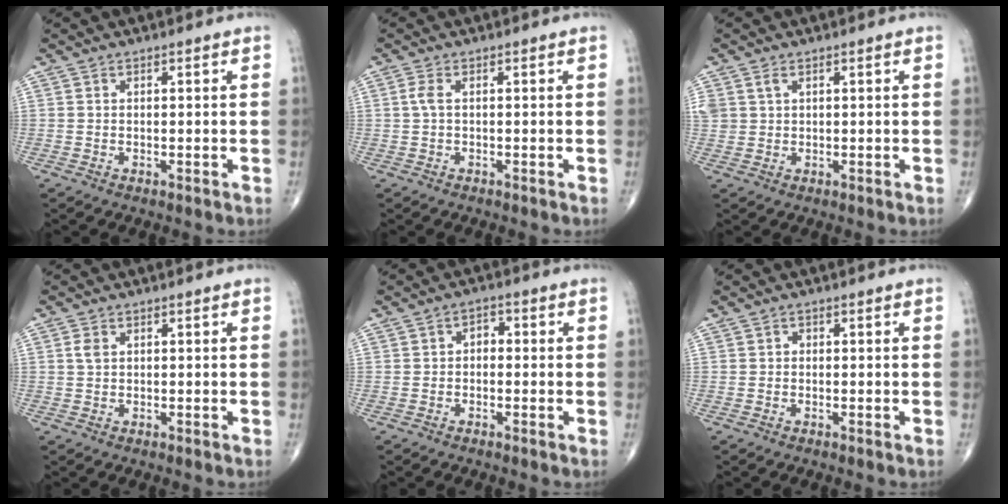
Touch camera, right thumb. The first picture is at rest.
{"total": 1.7, "force": [0.1, 0.6, 1.6], "torque": [-0.044, 0.002, 0.001]}
{"total": 2.6, "force": [1.2, 1.9, 1.4], "torque": [-0.031, 0.004, 0.033]}
{"total": 1.6, "force": [0.4, 1.0, 1.1], "torque": [-0.023, 0.003, 0.009]}
{"total": 2.4, "force": [-0.2, 1.8, 1.7], "torque": [-0.009, 0.011, -0.014]}
{"total": 0.6, "force": [-0.1, 0.5, 0.2], "torque": [0.001, 0.002, -0.007]}